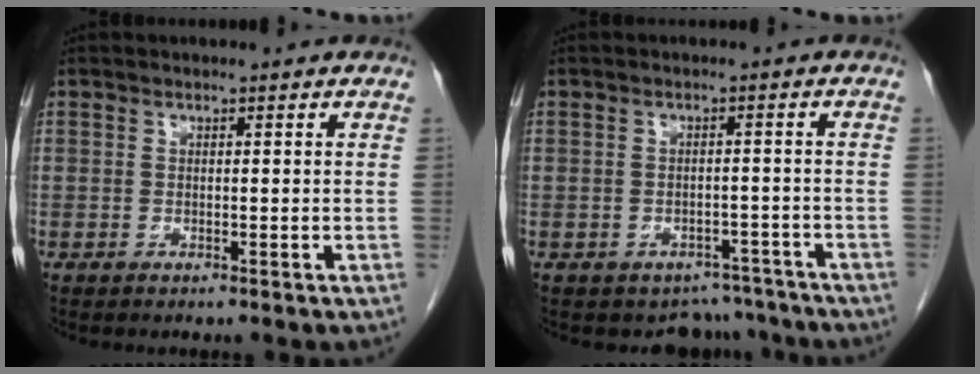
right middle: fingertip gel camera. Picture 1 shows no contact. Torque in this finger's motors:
{"motor_torque": [-0.21, -0.04, -0.16, -0.04]}